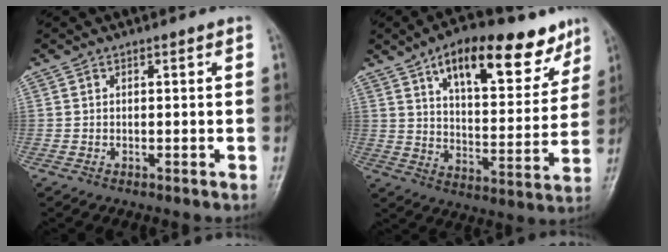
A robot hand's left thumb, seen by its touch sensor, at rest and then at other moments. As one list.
[{"total": 20.7, "force": [12.5, 8.9, 14.0], "torque": [-0.160, -0.041, 0.192]}]